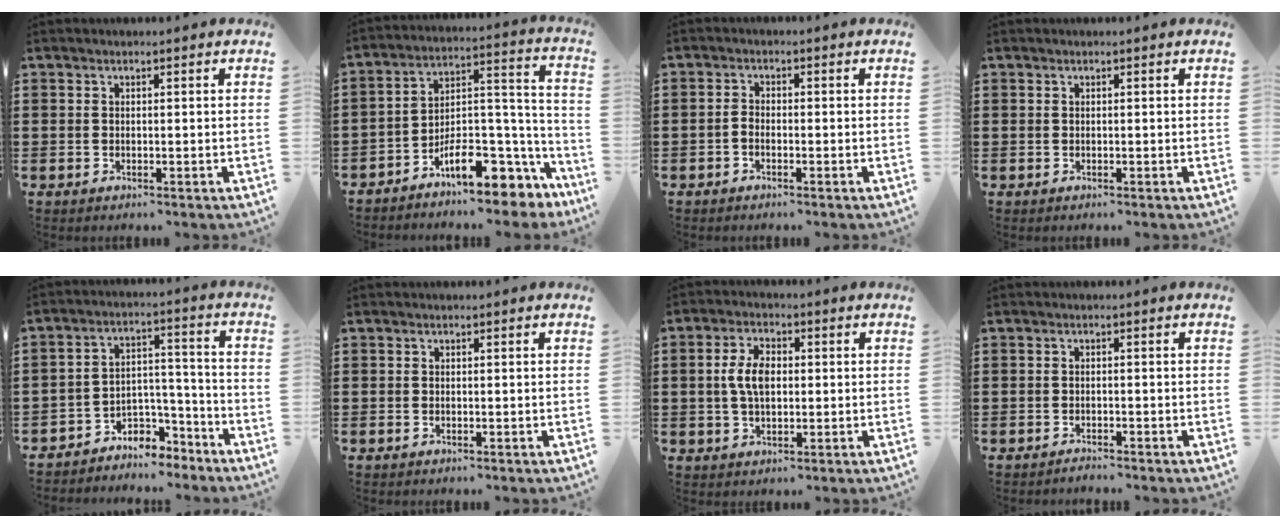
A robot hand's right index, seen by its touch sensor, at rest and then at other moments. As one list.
[{"total": 9.4, "force": [-6.8, 4.0, 5.0], "torque": [-0.065, 0.010, -0.122]}, {"total": 1.4, "force": [-0.9, 0.6, 0.8], "torque": [-0.025, -0.001, -0.021]}, {"total": 0.0}, {"total": 4.9, "force": [-4.1, 2.6, 0.8], "torque": [-0.021, 0.008, -0.083]}, {"total": 0.0}, {"total": 5.5, "force": [0.3, 3.0, 4.6], "torque": [-0.100, 0.010, 0.001]}, {"total": 1.2, "force": [-1.2, -0.1, 0.0], "torque": [-0.003, -0.001, -0.024]}]